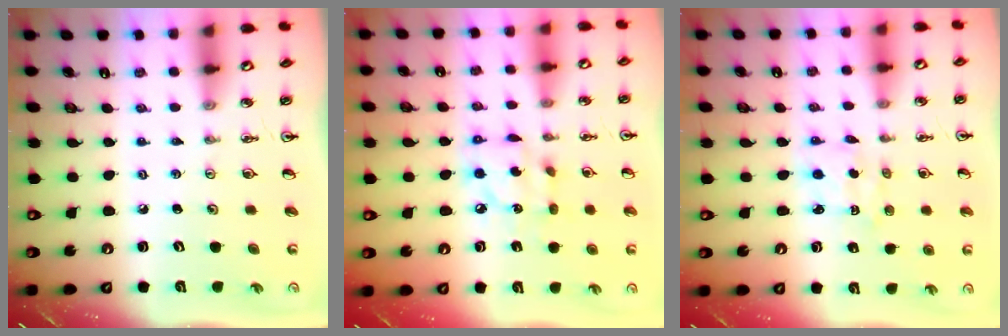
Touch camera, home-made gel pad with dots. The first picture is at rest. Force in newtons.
{"total": 8.5, "press": 8.5, "slide": 0.6}
{"total": 2.1, "press": 2.0, "slide": 0.6}